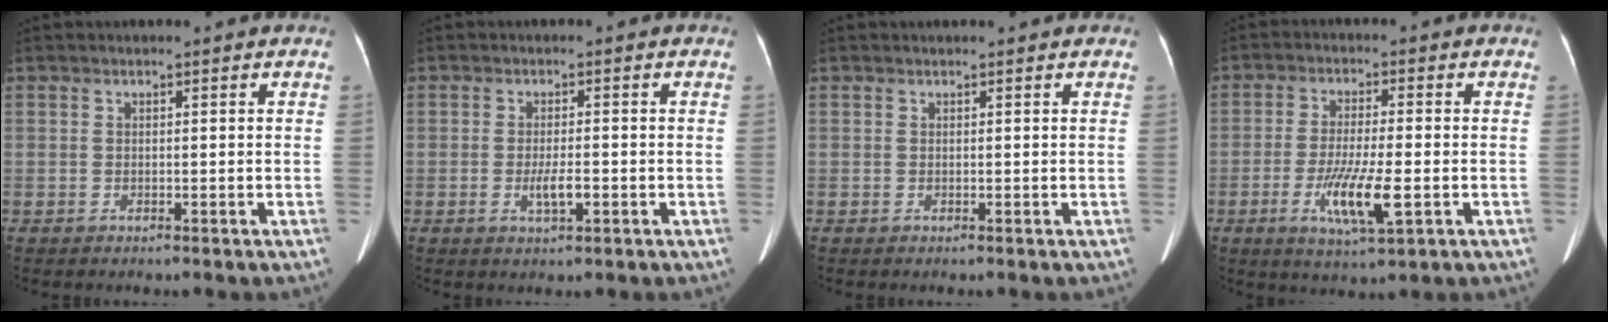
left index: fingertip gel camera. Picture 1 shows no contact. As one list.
[{"total": 2.9, "force": [-1.0, 0.6, 2.6], "torque": [-0.056, -0.003, -0.014]}, {"total": 1.1, "force": [1.0, 0.3, 0.4], "torque": [-0.007, 0.019, 0.013]}, {"total": 8.3, "force": [-2.7, 1.1, 7.8], "torque": [-0.150, -0.019, -0.045]}]